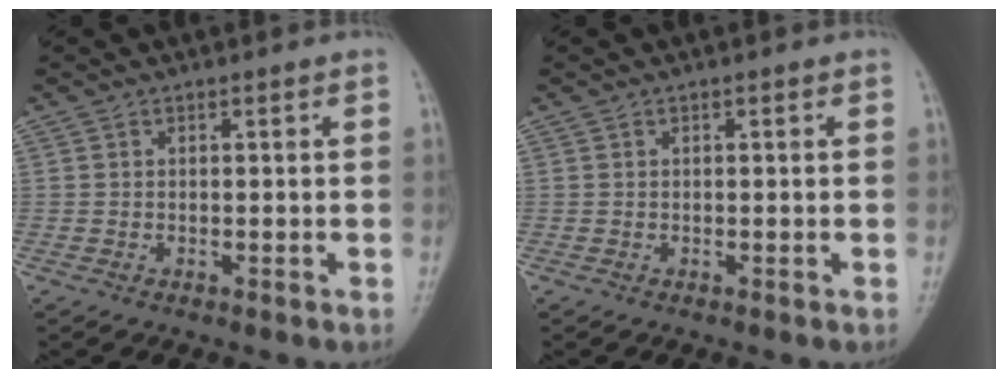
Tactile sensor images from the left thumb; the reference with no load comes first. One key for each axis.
{"total": 0.0}